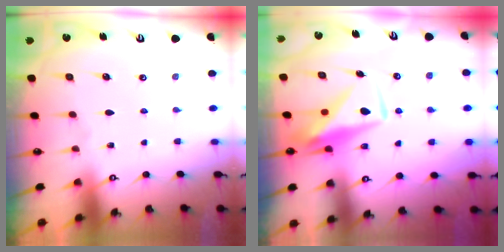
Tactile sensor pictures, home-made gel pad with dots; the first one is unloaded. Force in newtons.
{"total": 11.0, "press": 11.0, "slide": 0.9}